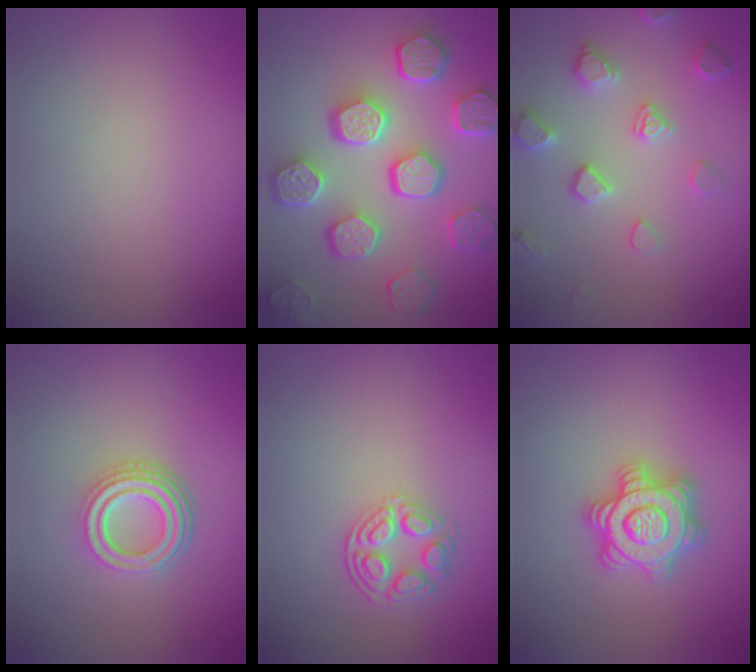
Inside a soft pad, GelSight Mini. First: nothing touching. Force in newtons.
{"total": 8.1, "press": 6.5, "slide": 4.8}
{"total": 3.6, "press": 3.5, "slide": 0.8}
{"total": 4.3, "press": 3.2, "slide": 2.9}
{"total": 4.1, "press": 3.2, "slide": 2.6}
{"total": 4.9, "press": 4.8, "slide": 0.7}